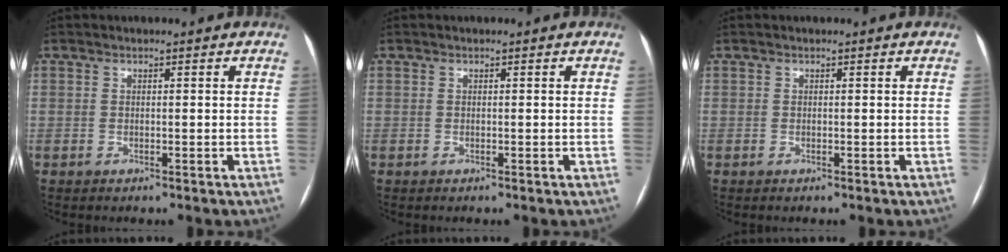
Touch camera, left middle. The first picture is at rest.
{"total": 0.0}
{"total": 0.0}